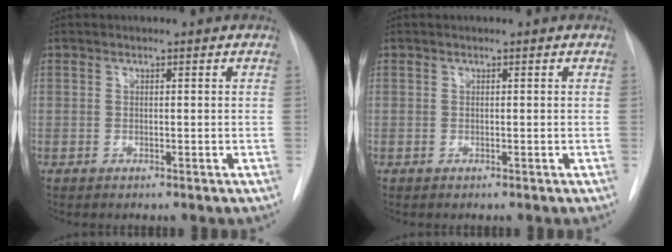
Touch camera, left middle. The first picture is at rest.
{"total": 0.0}